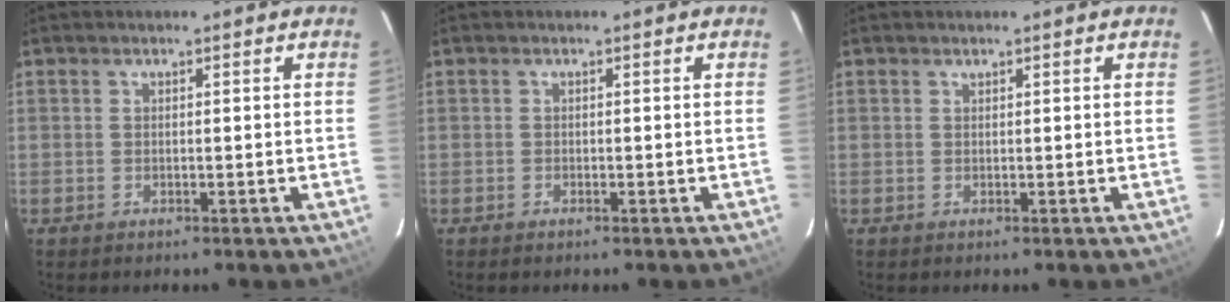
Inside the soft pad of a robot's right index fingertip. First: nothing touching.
{"total": 0.0}
{"total": 0.0}